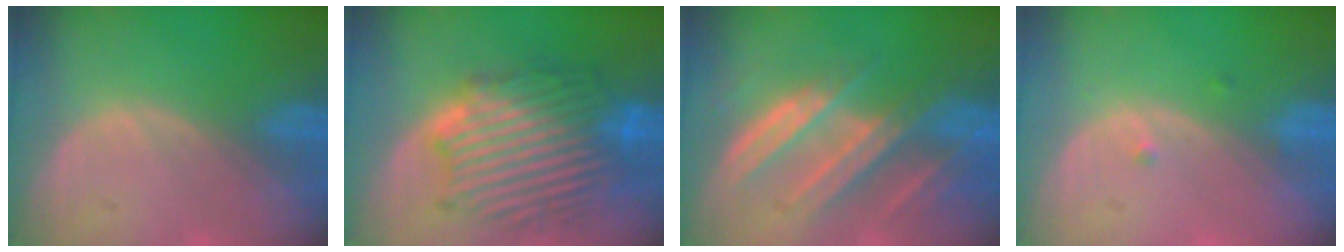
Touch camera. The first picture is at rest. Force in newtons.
{"total": 12.8, "press": 12.7, "slide": 1.0}
{"total": 8.8, "press": 8.1, "slide": 3.4}
{"total": 0.9, "press": 0.7, "slide": 0.5}